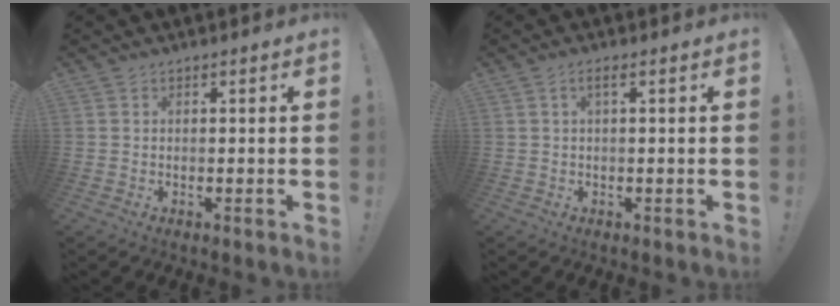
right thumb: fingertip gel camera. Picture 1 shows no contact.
{"total": 2.0, "force": [0.5, 0.4, 1.9], "torque": [-0.031, 0.000, 0.005]}